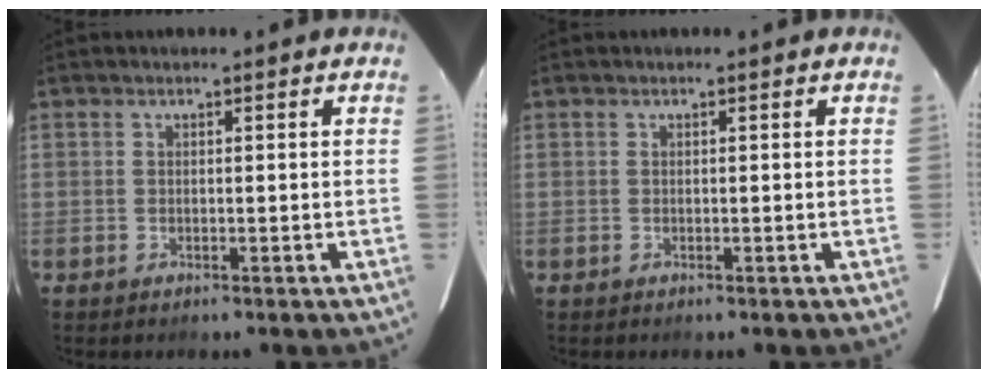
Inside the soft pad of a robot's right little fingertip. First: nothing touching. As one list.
[{"total": 0.0}]